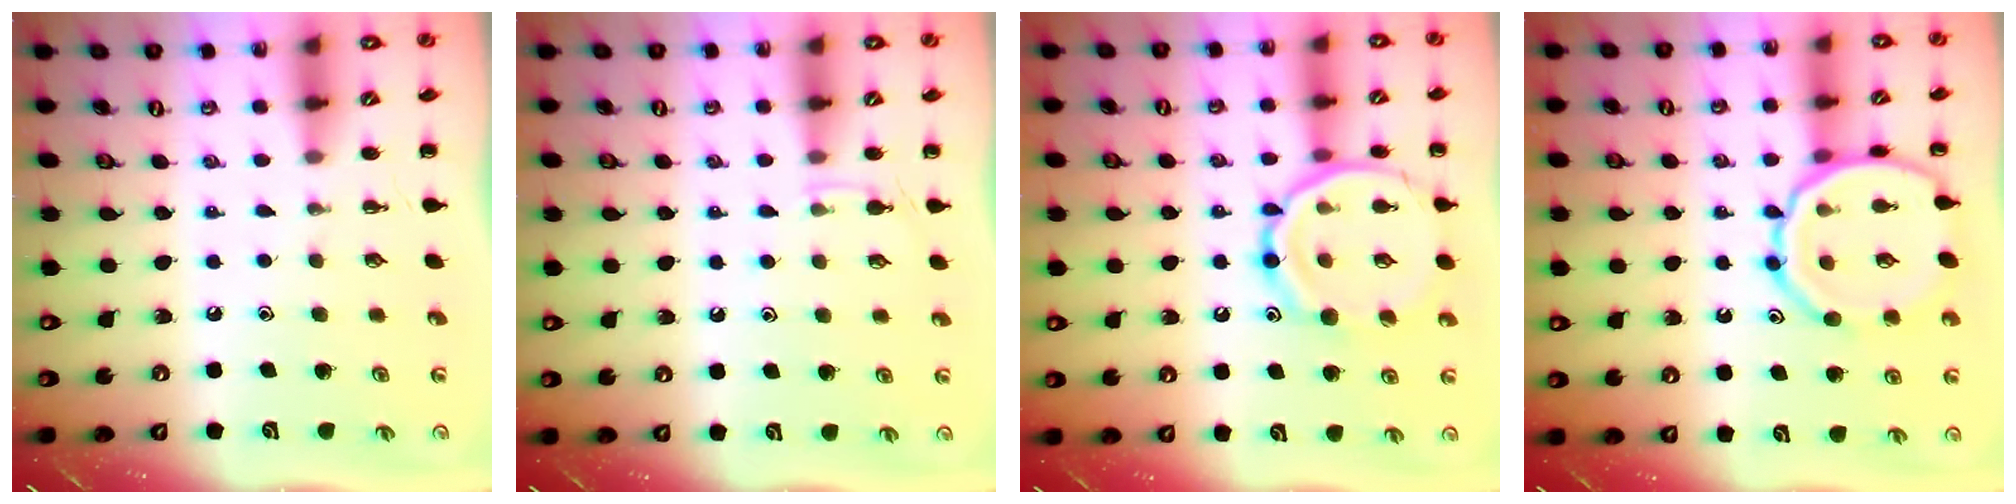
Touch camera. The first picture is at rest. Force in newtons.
{"total": 3.5, "press": 3.2, "slide": 1.4}
{"total": 17.6, "press": 17.5, "slide": 1.6}
{"total": 13.3, "press": 13.2, "slide": 1.2}